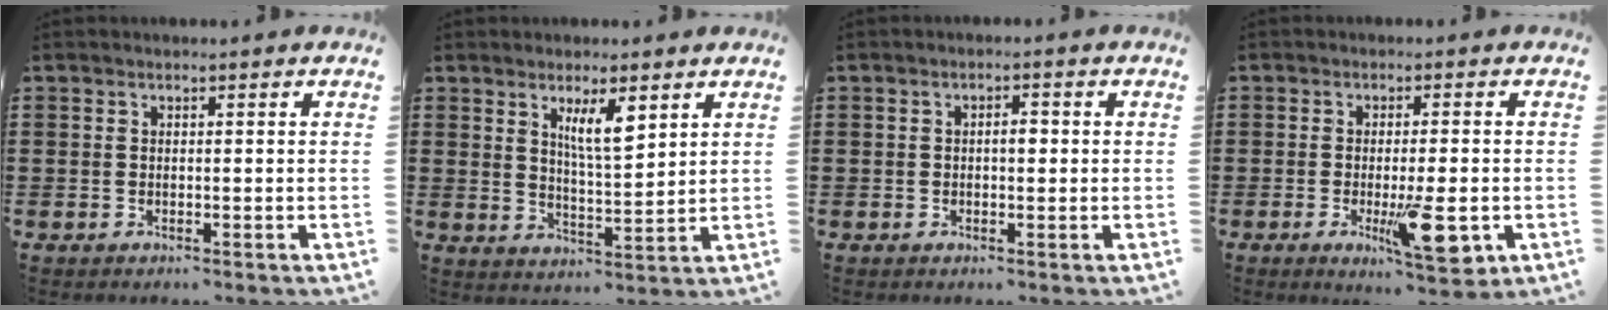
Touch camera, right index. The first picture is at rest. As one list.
[{"total": 5.8, "force": [3.2, 1.3, 4.7], "torque": [-0.093, 0.000, 0.052]}, {"total": 2.0, "force": [0.0, 0.6, 1.9], "torque": [-0.034, 0.003, -0.002]}, {"total": 8.8, "force": [-2.7, 2.2, 8.1], "torque": [-0.145, -0.015, -0.039]}]